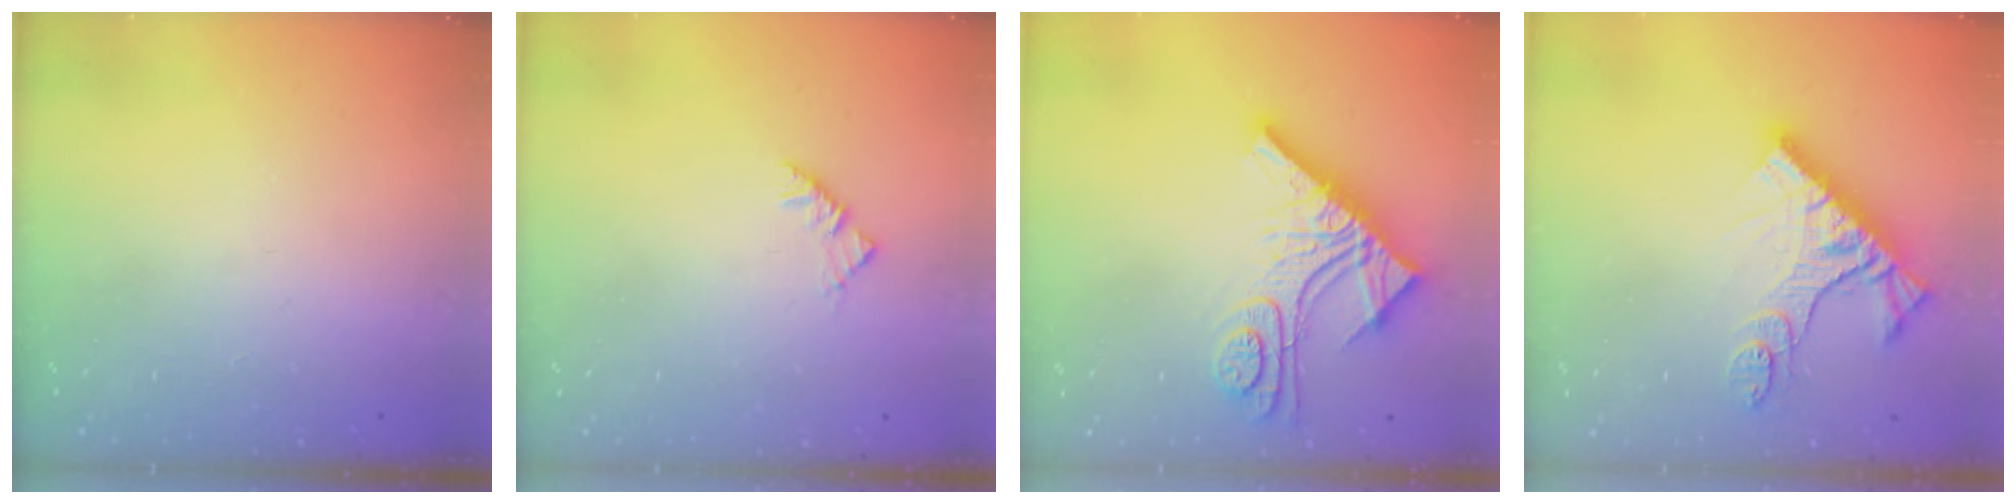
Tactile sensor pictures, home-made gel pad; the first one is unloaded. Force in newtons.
{"total": 2.9, "press": 2.8, "slide": 0.7}
{"total": 13.7, "press": 13.6, "slide": 1.2}
{"total": 12.8, "press": 12.7, "slide": 1.3}